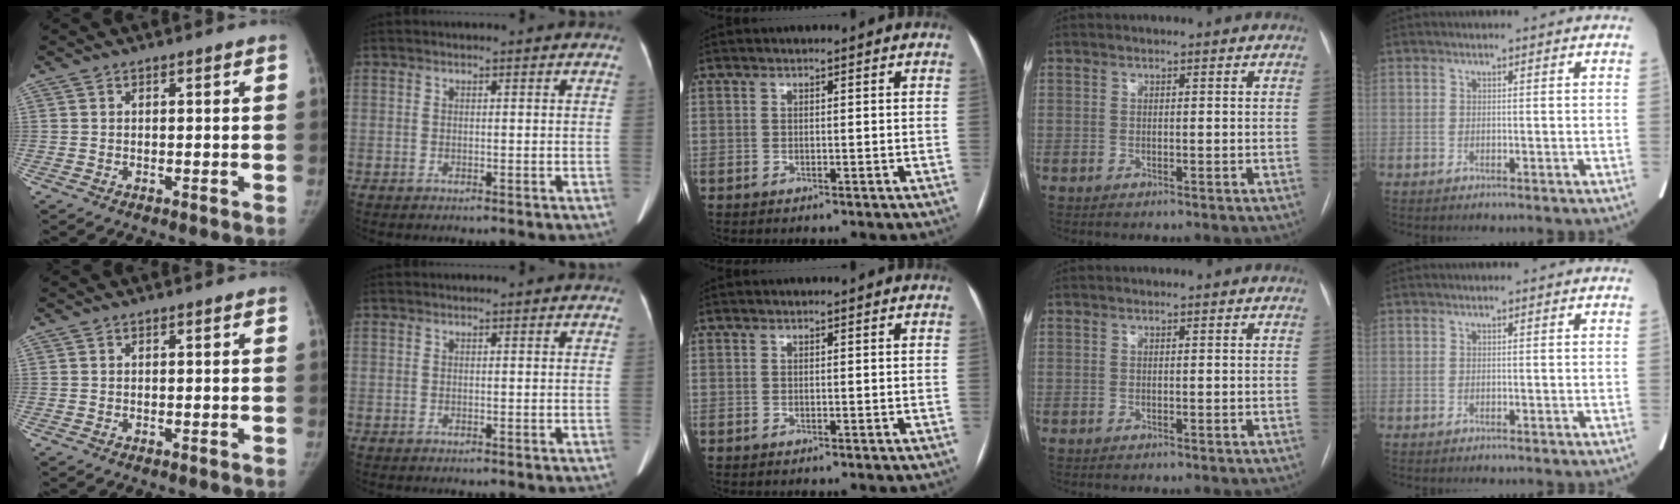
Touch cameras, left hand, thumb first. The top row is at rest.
{}